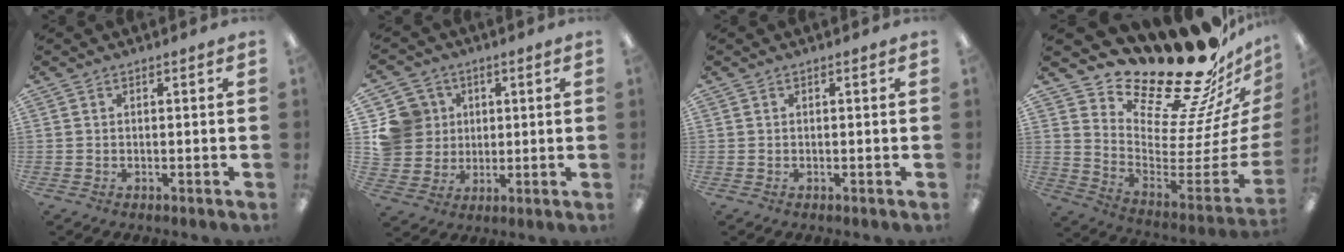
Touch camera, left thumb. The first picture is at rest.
{"total": 11.3, "force": [2.8, 10.6, 2.5], "torque": [-0.064, -0.001, 0.062]}
{"total": 0.0}
{"total": 25.3, "force": [21.0, 7.5, 12.0], "torque": [-0.150, -0.192, 0.366]}